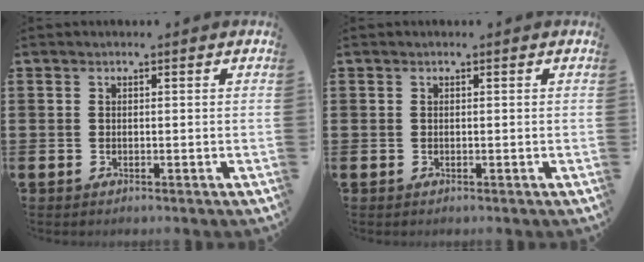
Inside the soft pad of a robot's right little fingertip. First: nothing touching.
{"total": 0.0}